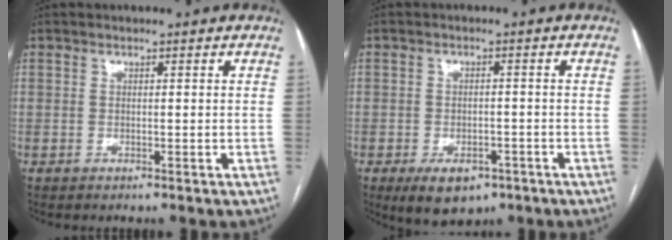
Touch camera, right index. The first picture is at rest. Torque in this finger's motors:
{"motor_torque": [0.06, -0.12, 0.05, -0.03]}